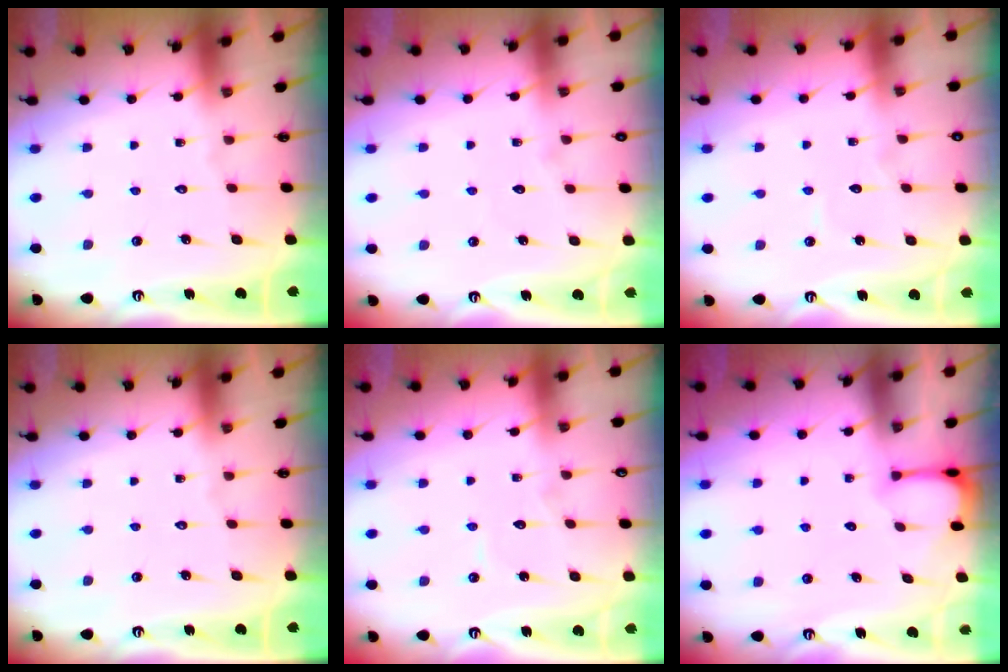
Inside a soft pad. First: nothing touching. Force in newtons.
{"total": 3.8, "press": 3.8, "slide": 0.4}
{"total": 4.0, "press": 4.0, "slide": 0.3}
{"total": 0.0}
{"total": 3.4, "press": 3.4, "slide": 0.3}
{"total": 2.0, "press": 2.0, "slide": 0.2}